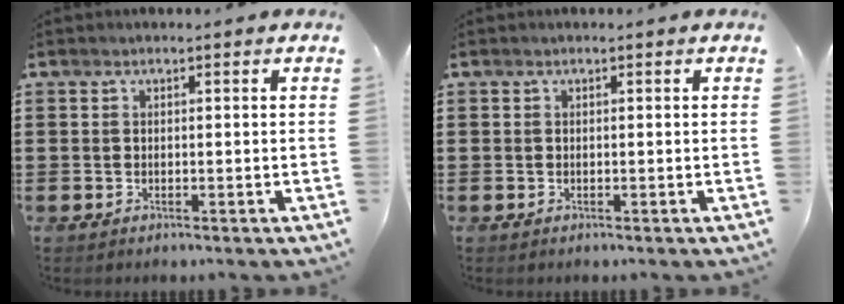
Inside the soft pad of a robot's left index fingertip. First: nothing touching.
{"total": 0.0}